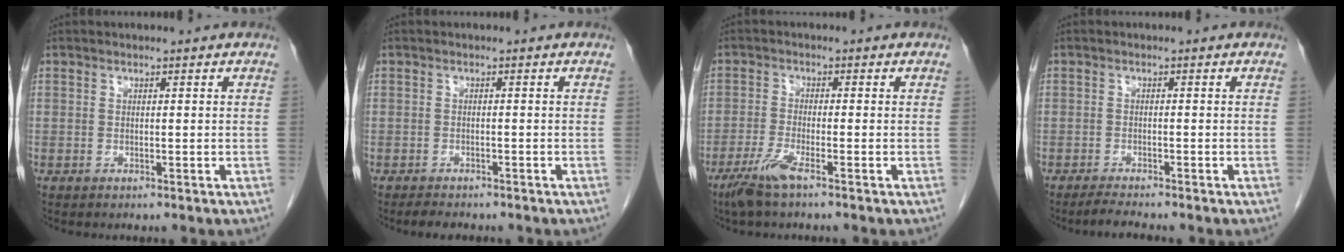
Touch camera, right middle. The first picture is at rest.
{"total": 2.8, "force": [-2.4, 1.0, 1.1], "torque": [-0.024, -0.006, -0.032]}
{"total": 4.3, "force": [-2.9, 0.1, 3.2], "torque": [-0.071, -0.011, -0.062]}
{"total": 2.4, "force": [-2.2, -0.2, 0.9], "torque": [-0.025, -0.010, -0.041]}